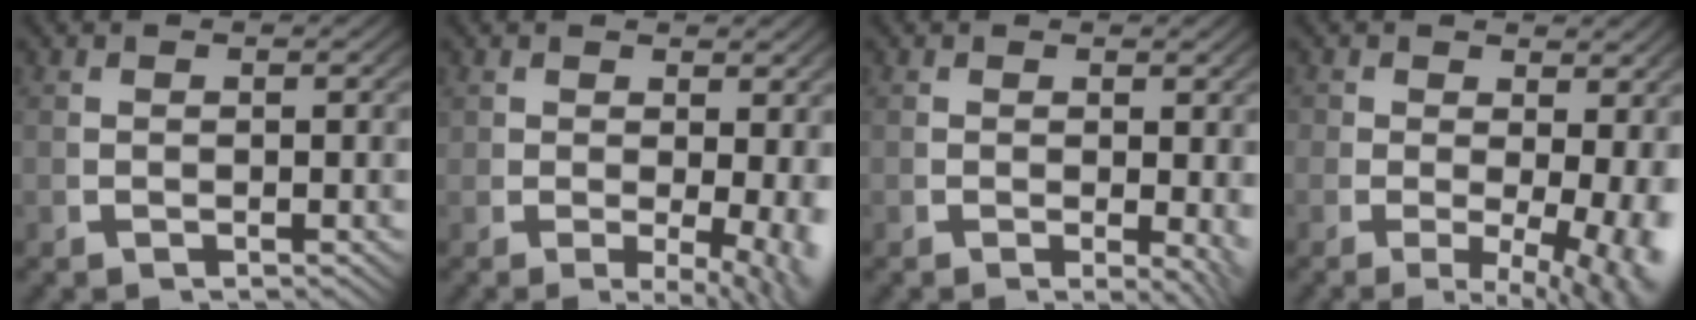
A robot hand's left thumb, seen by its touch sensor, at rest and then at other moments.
{"total": 4.3, "force": [-0.4, 2.2, 3.7], "torque": [-0.052, -0.028, 0.005]}
{"total": 2.3, "force": [0.0, 1.0, 2.1], "torque": [-0.024, -0.015, 0.005]}
{"total": 6.7, "force": [-1.2, 3.8, 5.3], "torque": [-0.069, -0.037, -0.008]}